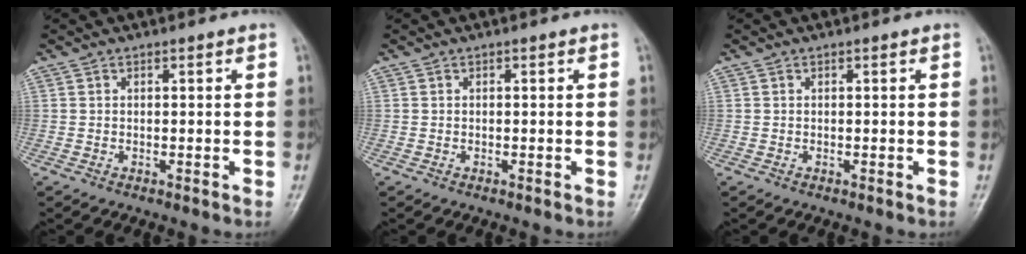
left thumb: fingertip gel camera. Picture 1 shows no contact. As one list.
[{"total": 0.0}, {"total": 0.0}]